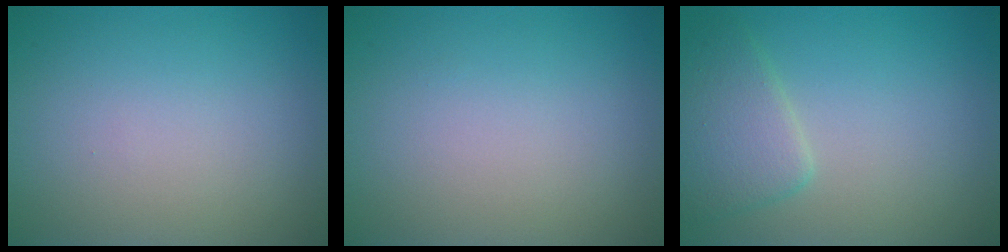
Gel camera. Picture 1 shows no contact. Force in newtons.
{"total": 0.0}
{"total": 3.2, "press": 3.2, "slide": 0.2}